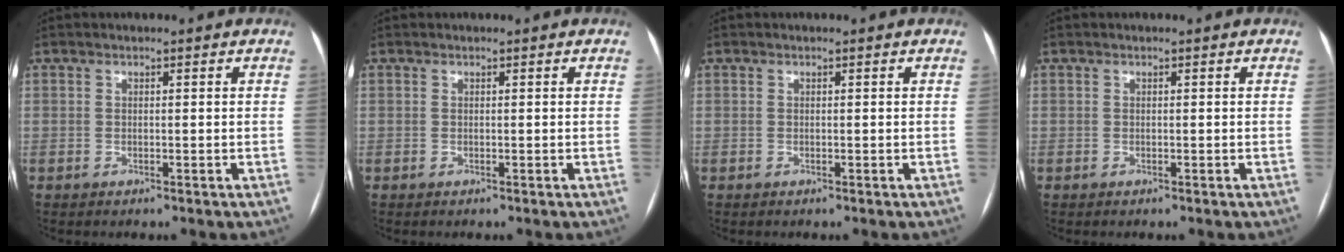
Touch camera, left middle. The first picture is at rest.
{"total": 0.0}
{"total": 0.0}
{"total": 0.0}